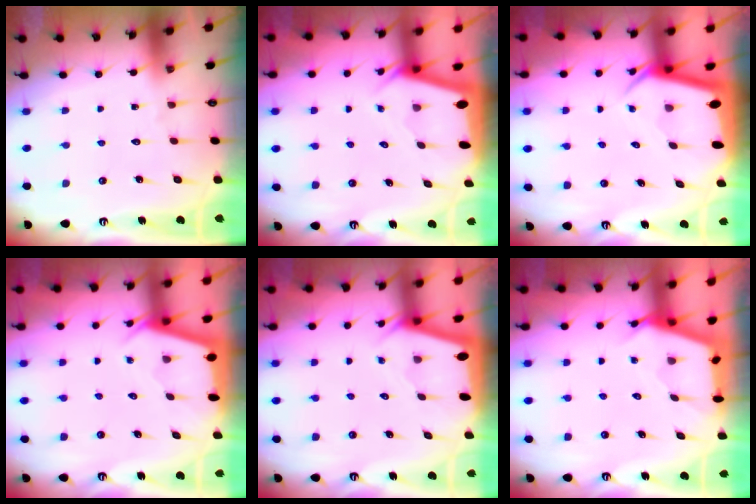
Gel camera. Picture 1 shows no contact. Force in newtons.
{"total": 2.2, "press": 2.2, "slide": 0.0}
{"total": 4.0, "press": 4.0, "slide": 0.3}
{"total": 2.4, "press": 2.4, "slide": 0.2}
{"total": 2.1, "press": 2.1, "slide": 0.0}
{"total": 2.7, "press": 2.7, "slide": 0.3}